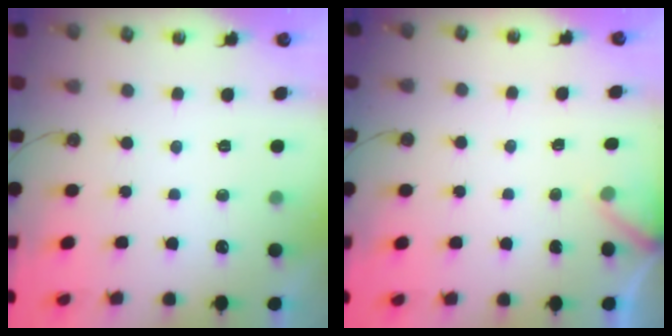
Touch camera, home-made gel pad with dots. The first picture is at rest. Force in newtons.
{"total": 3.0, "press": 3.0, "slide": 0.2}